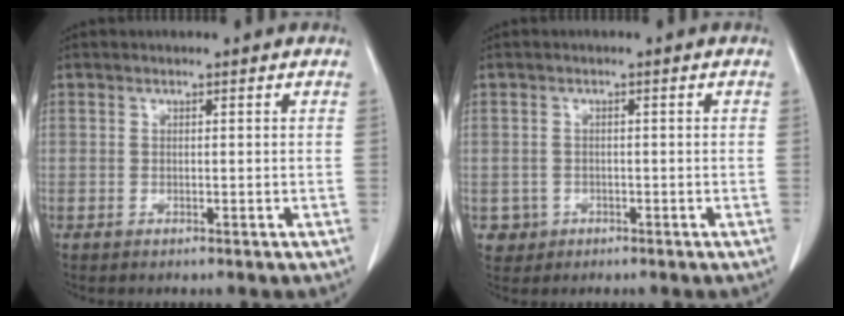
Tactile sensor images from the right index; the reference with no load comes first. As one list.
[{"total": 2.7, "force": [-0.9, 2.6, -0.2], "torque": [0.008, 0.011, -0.011]}]